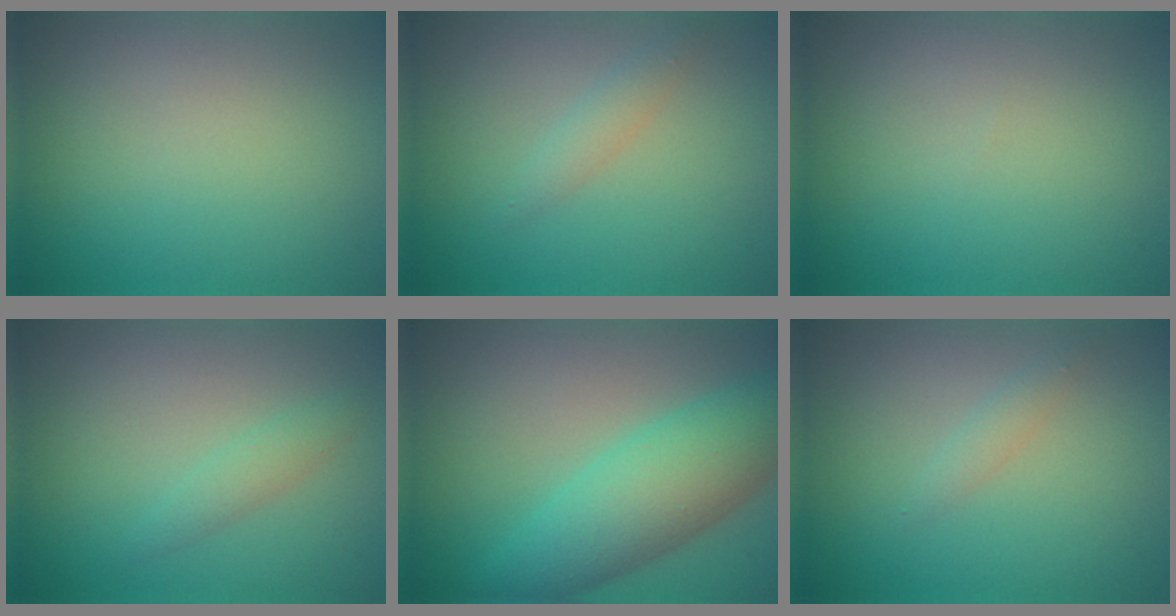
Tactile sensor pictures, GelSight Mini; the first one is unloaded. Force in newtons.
{"total": 1.4, "press": 1.4, "slide": 0.0}
{"total": 0.0}
{"total": 1.4, "press": 1.4, "slide": 0.0}
{"total": 7.1, "press": 7.1, "slide": 0.1}
{"total": 1.0, "press": 1.0, "slide": 0.0}